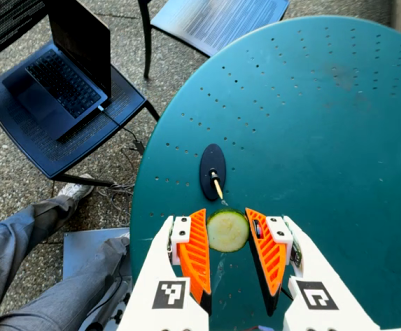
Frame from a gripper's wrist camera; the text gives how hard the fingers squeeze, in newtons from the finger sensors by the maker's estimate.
{"total": 11.6, "left": 11.7, "right": 11.6}